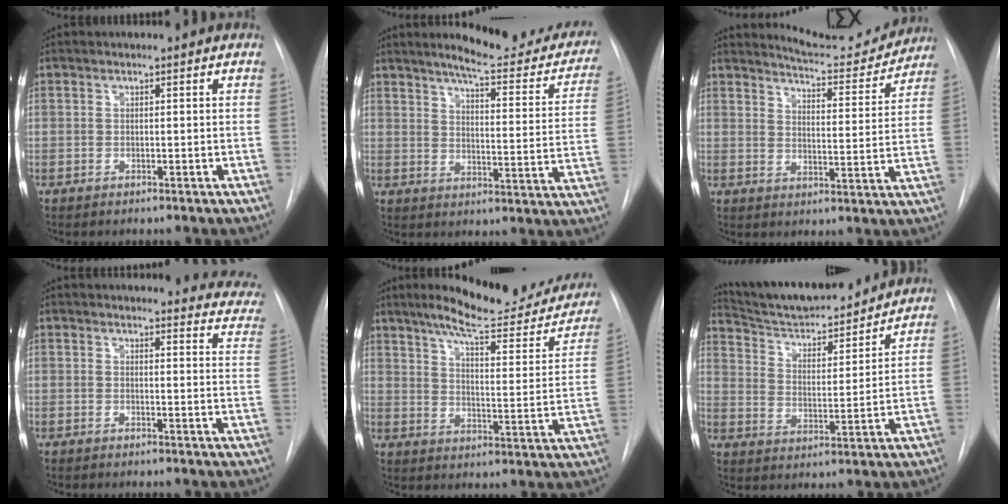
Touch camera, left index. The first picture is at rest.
{"total": 19.5, "force": [16.9, 3.4, 9.2], "torque": [-0.101, -0.042, 0.198]}
{"total": 11.3, "force": [11.2, 0.9, 1.4], "torque": [-0.017, -0.024, 0.144]}
{"total": 15.2, "force": [14.6, 2.9, 2.9], "torque": [0.005, -0.077, 0.125]}
{"total": 22.2, "force": [18.6, 4.2, 11.2], "torque": [-0.144, -0.029, 0.240]}
{"total": 18.0, "force": [16.8, 2.7, 6.0], "torque": [-0.095, -0.003, 0.259]}